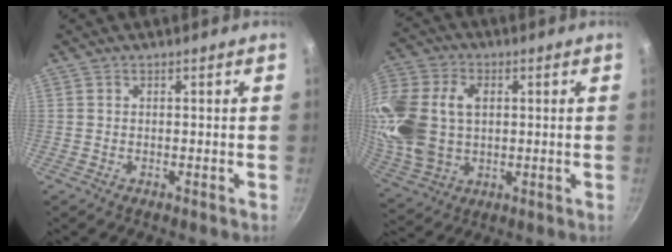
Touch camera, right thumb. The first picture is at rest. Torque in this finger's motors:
{"motor_torque": [1.21, 3.80, 1.49, -0.42, 0.24]}